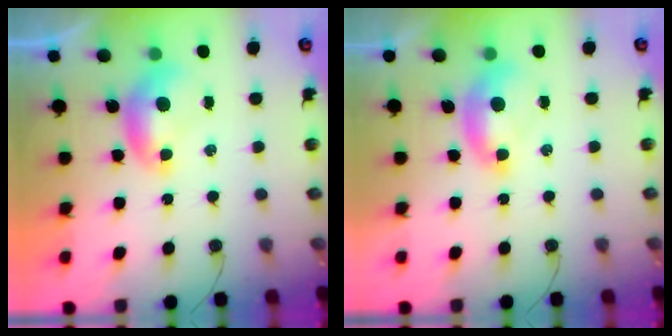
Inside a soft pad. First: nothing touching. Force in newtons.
{"total": 1.7, "press": 1.6, "slide": 0.6}